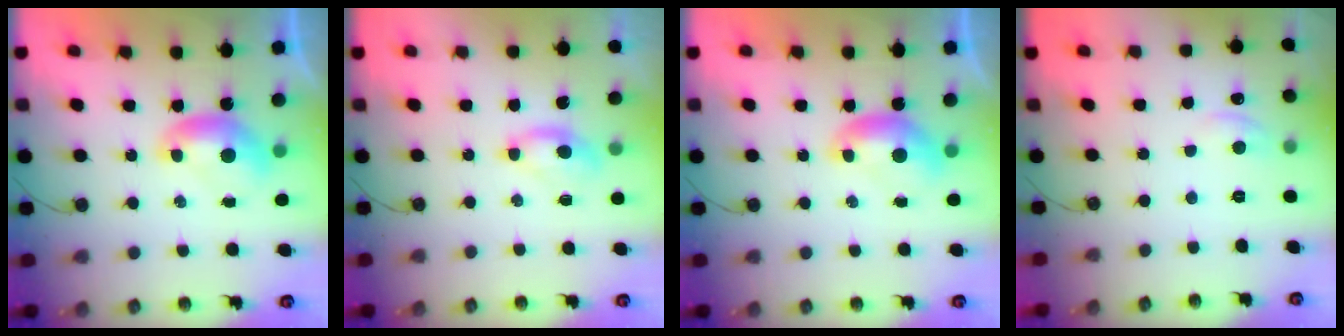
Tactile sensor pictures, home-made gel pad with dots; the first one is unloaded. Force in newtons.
{"total": 1.2, "press": 1.1, "slide": 0.5}
{"total": 0.0}
{"total": 0.7, "press": 0.5, "slide": 0.6}